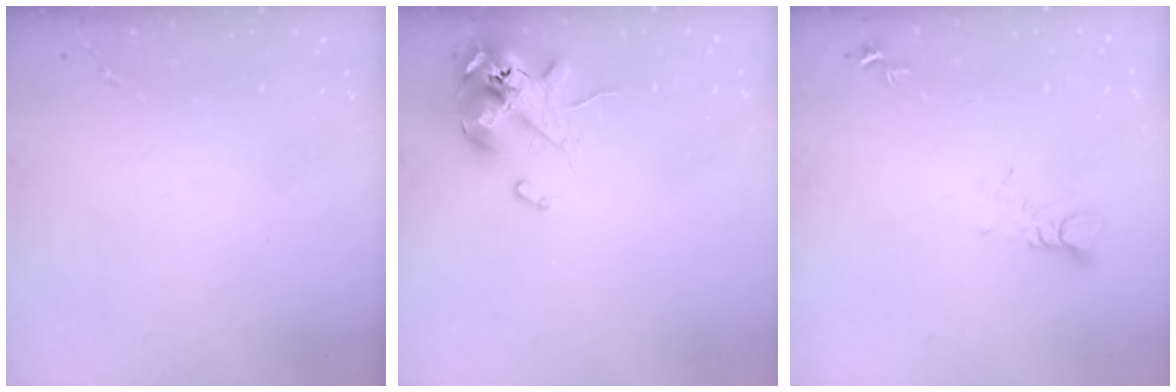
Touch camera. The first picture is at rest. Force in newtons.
{"total": 12.1, "press": 12.0, "slide": 2.0}
{"total": 3.8, "press": 3.8, "slide": 0.3}